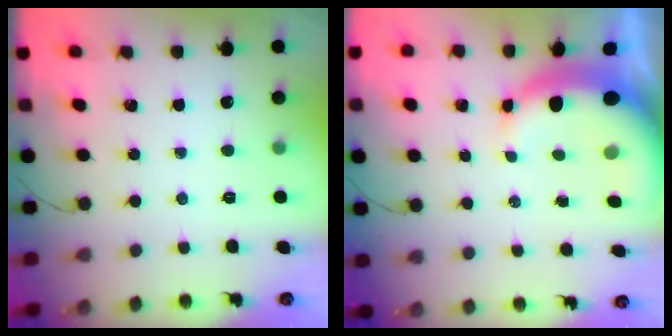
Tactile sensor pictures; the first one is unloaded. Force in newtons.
{"total": 10.3, "press": 10.1, "slide": 2.2}